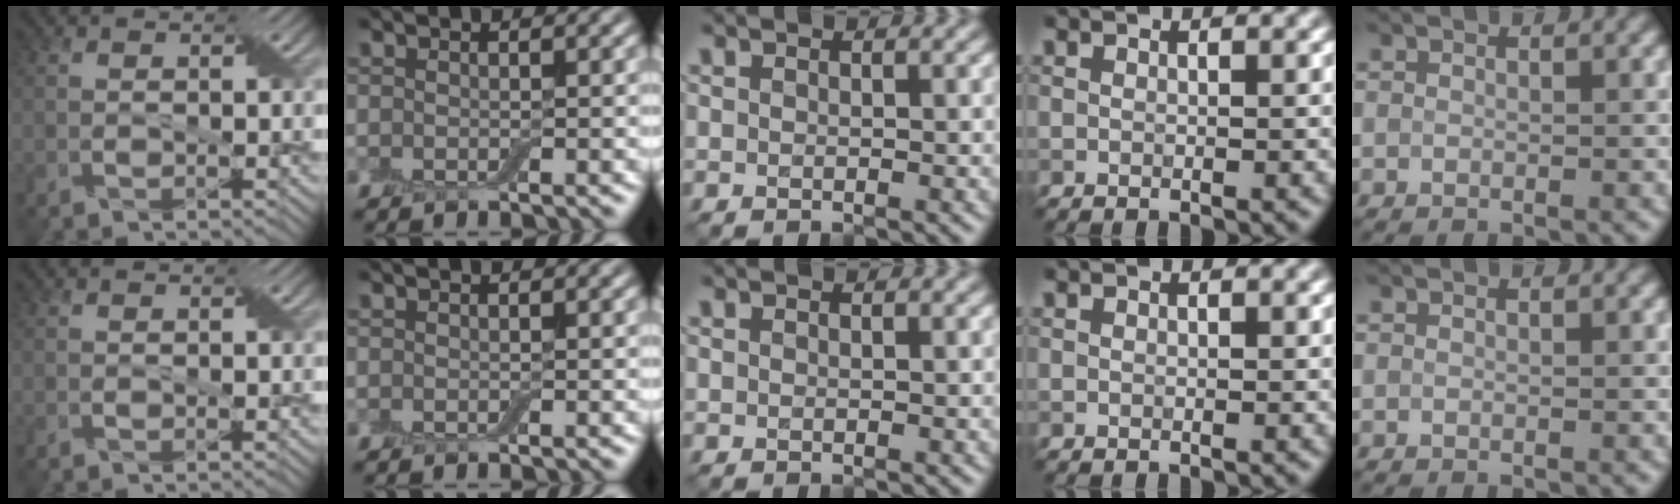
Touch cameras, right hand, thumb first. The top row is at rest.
{}